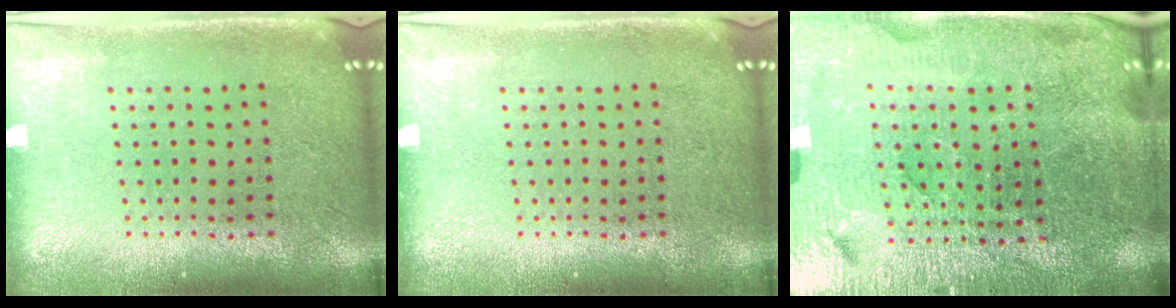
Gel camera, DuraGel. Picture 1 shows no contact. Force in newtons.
{"total": 0.0}
{"total": 5.2, "press": 4.9, "slide": 1.7}